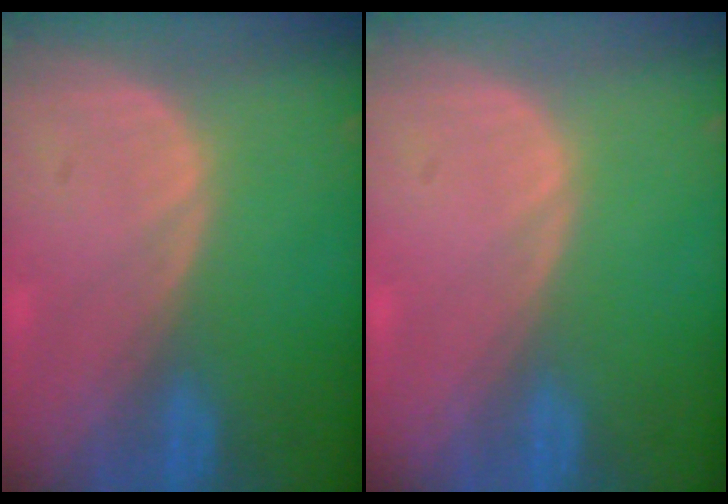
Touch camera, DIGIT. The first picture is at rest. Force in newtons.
{"total": 0.0}